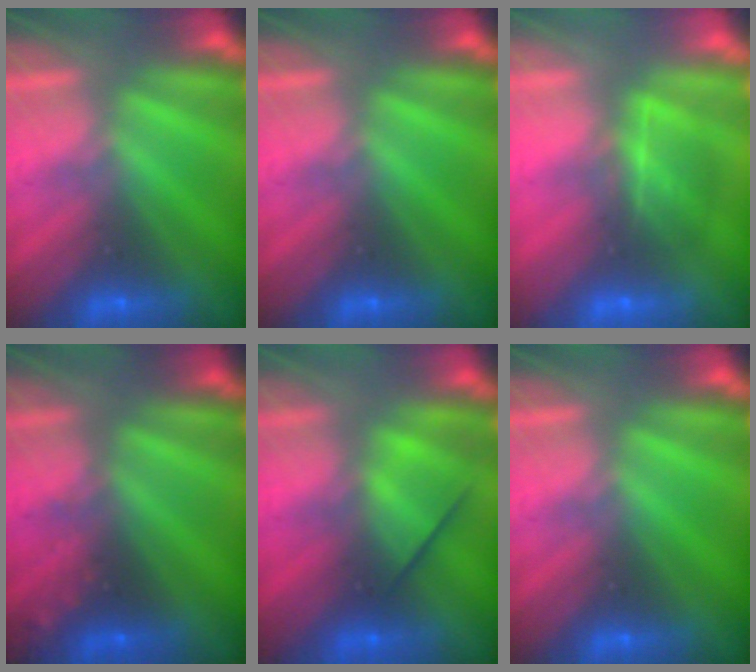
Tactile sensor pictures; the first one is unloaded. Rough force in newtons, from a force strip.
{"total": 0.0}
{"total": 4.8}
{"total": 2.5}
{"total": 2.6}
{"total": 0.0}